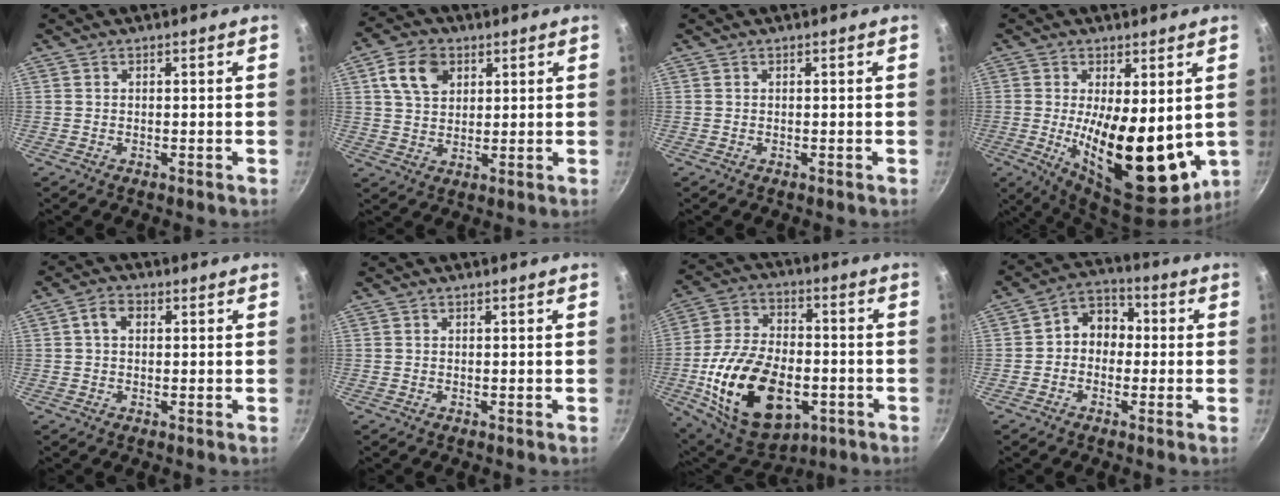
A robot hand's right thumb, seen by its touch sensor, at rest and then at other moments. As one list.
[{"total": 8.8, "force": [3.4, 6.3, 5.2], "torque": [-0.076, 0.003, 0.058]}, {"total": 0.0}, {"total": 18.2, "force": [-0.1, 7.9, 16.4], "torque": [-0.235, -0.032, 0.012]}, {"total": 3.5, "force": [0.7, 2.5, 2.3], "torque": [-0.036, 0.007, 0.005]}, {"total": 0.0}, {"total": 24.1, "force": [-6.4, 14.5, 18.1], "torque": [-0.310, 0.024, -0.094]}, {"total": 7.5, "force": [-0.3, 6.1, 4.3], "torque": [-0.025, 0.027, -0.026]}]